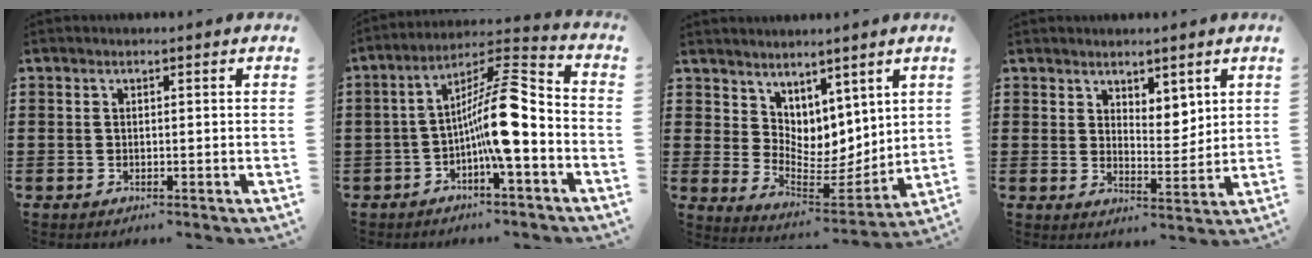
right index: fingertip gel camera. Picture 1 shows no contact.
{"total": 12.2, "force": [-2.7, 2.6, 11.6], "torque": [-0.213, 0.008, -0.050]}
{"total": 6.1, "force": [5.1, 3.3, -0.7], "torque": [-0.020, -0.057, 0.095]}
{"total": 4.1, "force": [3.4, 2.1, 0.9], "torque": [-0.021, -0.006, 0.063]}